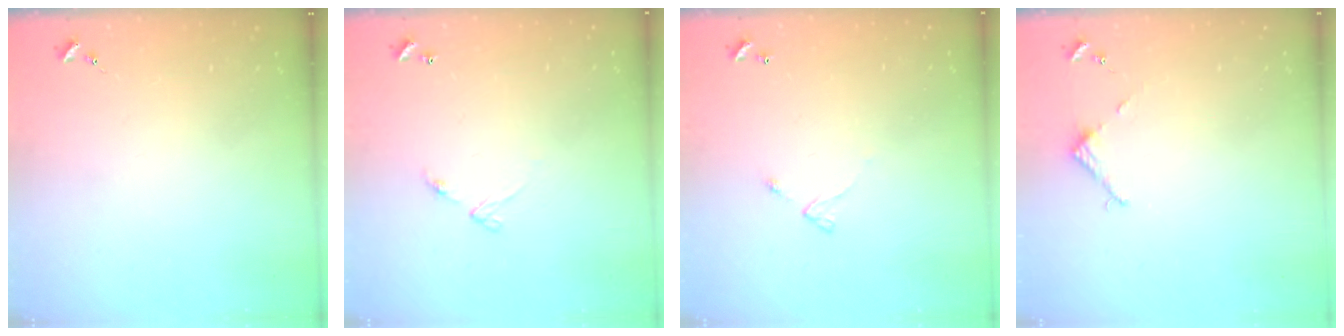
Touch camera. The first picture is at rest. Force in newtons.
{"total": 6.3, "press": 6.2, "slide": 0.7}
{"total": 4.2, "press": 4.2, "slide": 0.5}
{"total": 2.7, "press": 2.7, "slide": 0.2}